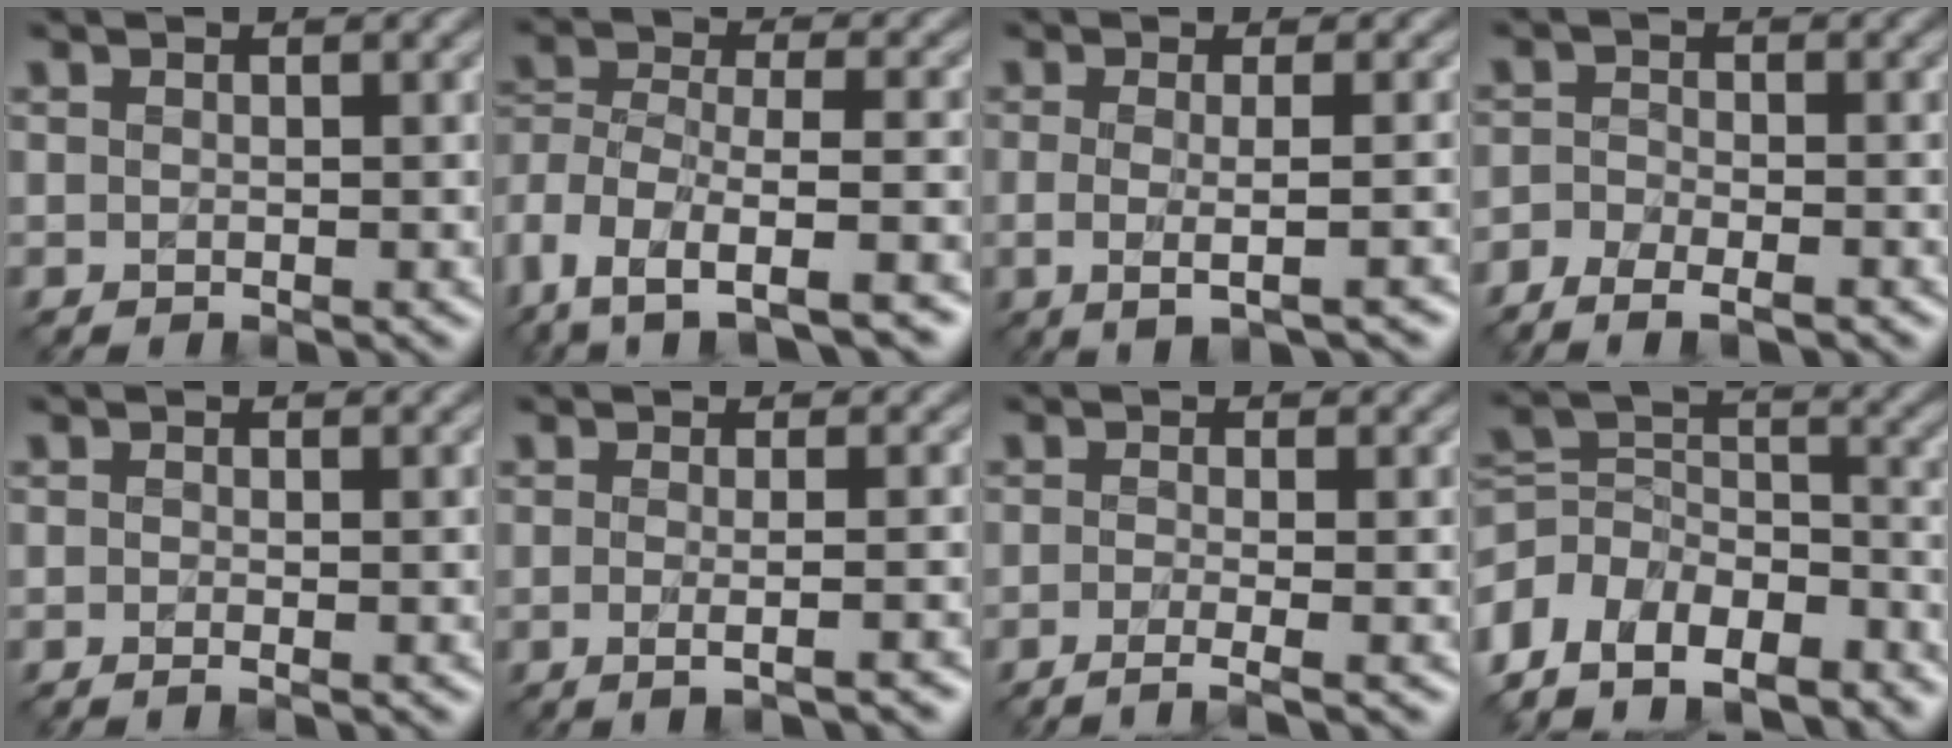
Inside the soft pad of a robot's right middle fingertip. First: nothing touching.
{"total": 11.0, "force": [-7.2, 5.1, 6.5], "torque": [-0.121, 0.006, -0.099]}
{"total": 3.6, "force": [-0.6, 1.2, 3.4], "torque": [-0.044, -0.007, -0.010]}
{"total": 5.2, "force": [-3.8, 2.3, 2.6], "torque": [-0.021, -0.015, -0.054]}
{"total": 0.9, "force": [-0.5, 0.1, 0.7], "torque": [-0.011, -0.008, -0.011]}
{"total": 3.3, "force": [-0.7, 1.3, 2.9], "torque": [-0.018, -0.007, -0.016]}
{"total": 2.5, "force": [-1.3, 0.7, 2.0], "torque": [-0.022, -0.009, -0.035]}
{"total": 11.5, "force": [-8.0, 6.8, 4.9], "torque": [-0.115, -0.003, -0.126]}